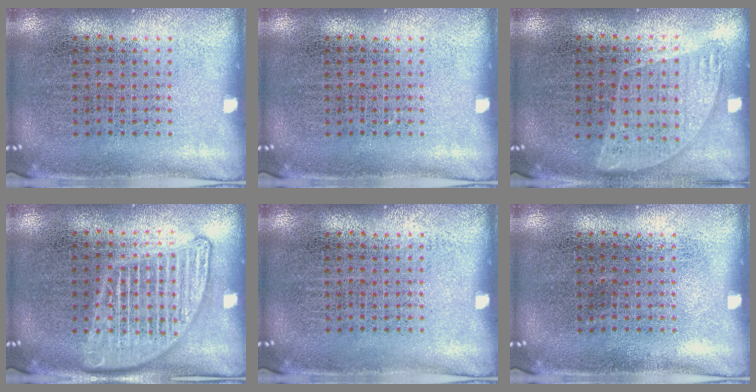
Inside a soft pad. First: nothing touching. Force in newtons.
{"total": 0.0}
{"total": 0.9, "press": 0.8, "slide": 0.4}
{"total": 2.1, "press": 2.1, "slide": 0.2}
{"total": 0.0}
{"total": 0.0}